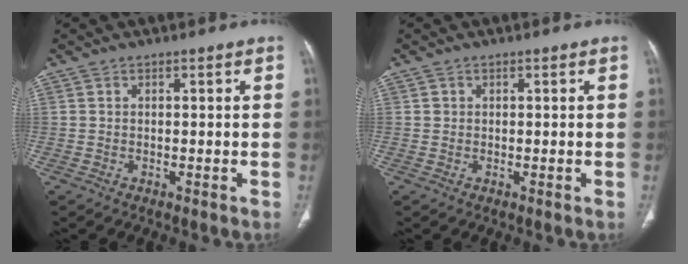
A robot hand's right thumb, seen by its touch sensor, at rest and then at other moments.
{"total": 0.6, "force": [0.2, 0.6, 0.0], "torque": [0.009, 0.005, 0.005]}